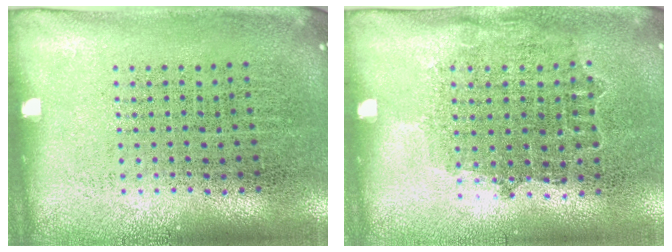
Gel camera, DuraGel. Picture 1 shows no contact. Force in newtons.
{"total": 0.8, "press": 0.8, "slide": 0.3}